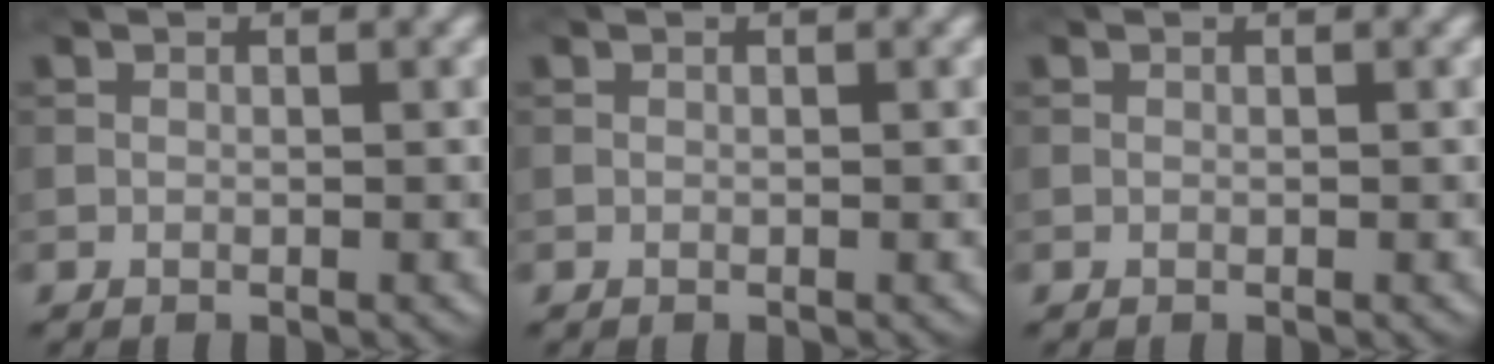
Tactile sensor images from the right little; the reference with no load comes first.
{"total": 0.0}
{"total": 0.0}